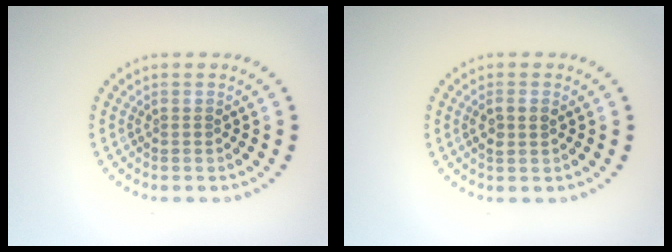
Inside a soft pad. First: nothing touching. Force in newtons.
{"total": 1.6, "press": 1.5, "slide": 0.4}